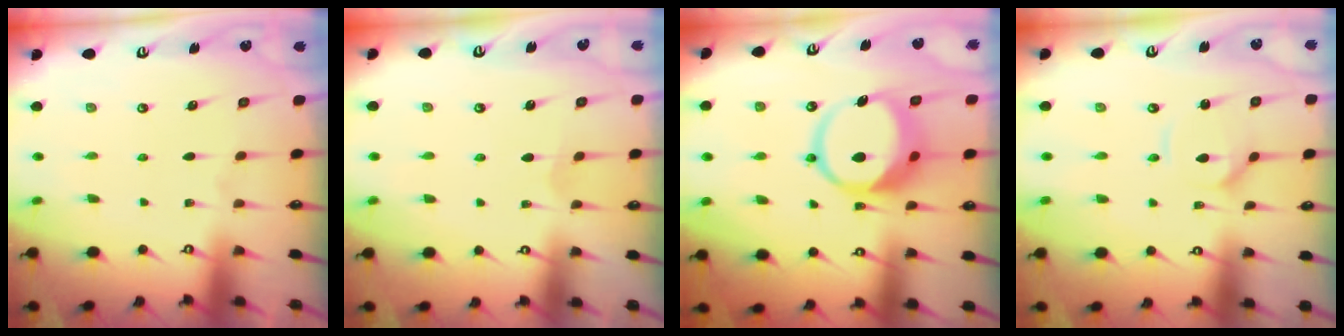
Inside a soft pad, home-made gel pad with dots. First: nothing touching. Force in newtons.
{"total": 1.7, "press": 1.7, "slide": 0.1}
{"total": 11.2, "press": 11.1, "slide": 1.2}
{"total": 3.7, "press": 3.7, "slide": 0.1}